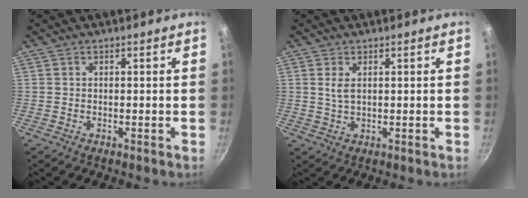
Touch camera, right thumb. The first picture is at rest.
{"total": 2.8, "force": [0.8, 1.4, 2.2], "torque": [-0.041, -0.007, 0.018]}